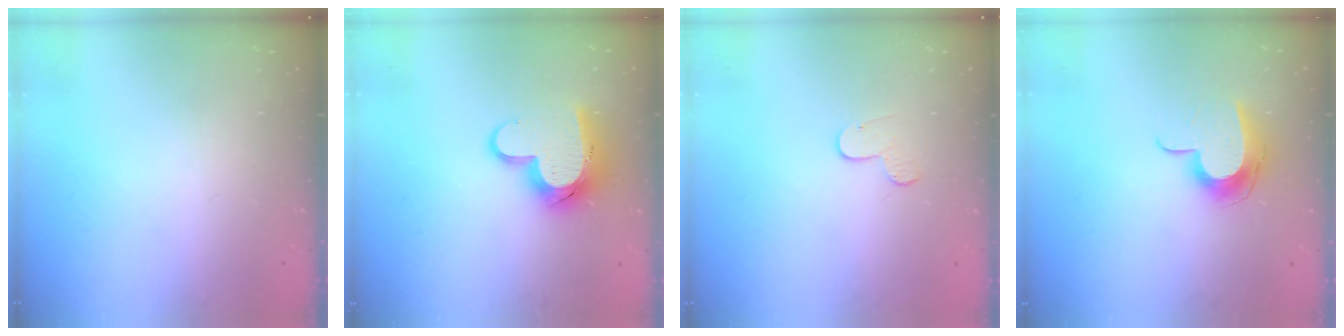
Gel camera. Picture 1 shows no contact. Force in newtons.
{"total": 13.1, "press": 13.0, "slide": 1.3}
{"total": 3.7, "press": 3.7, "slide": 0.4}
{"total": 10.9, "press": 10.9, "slide": 0.7}